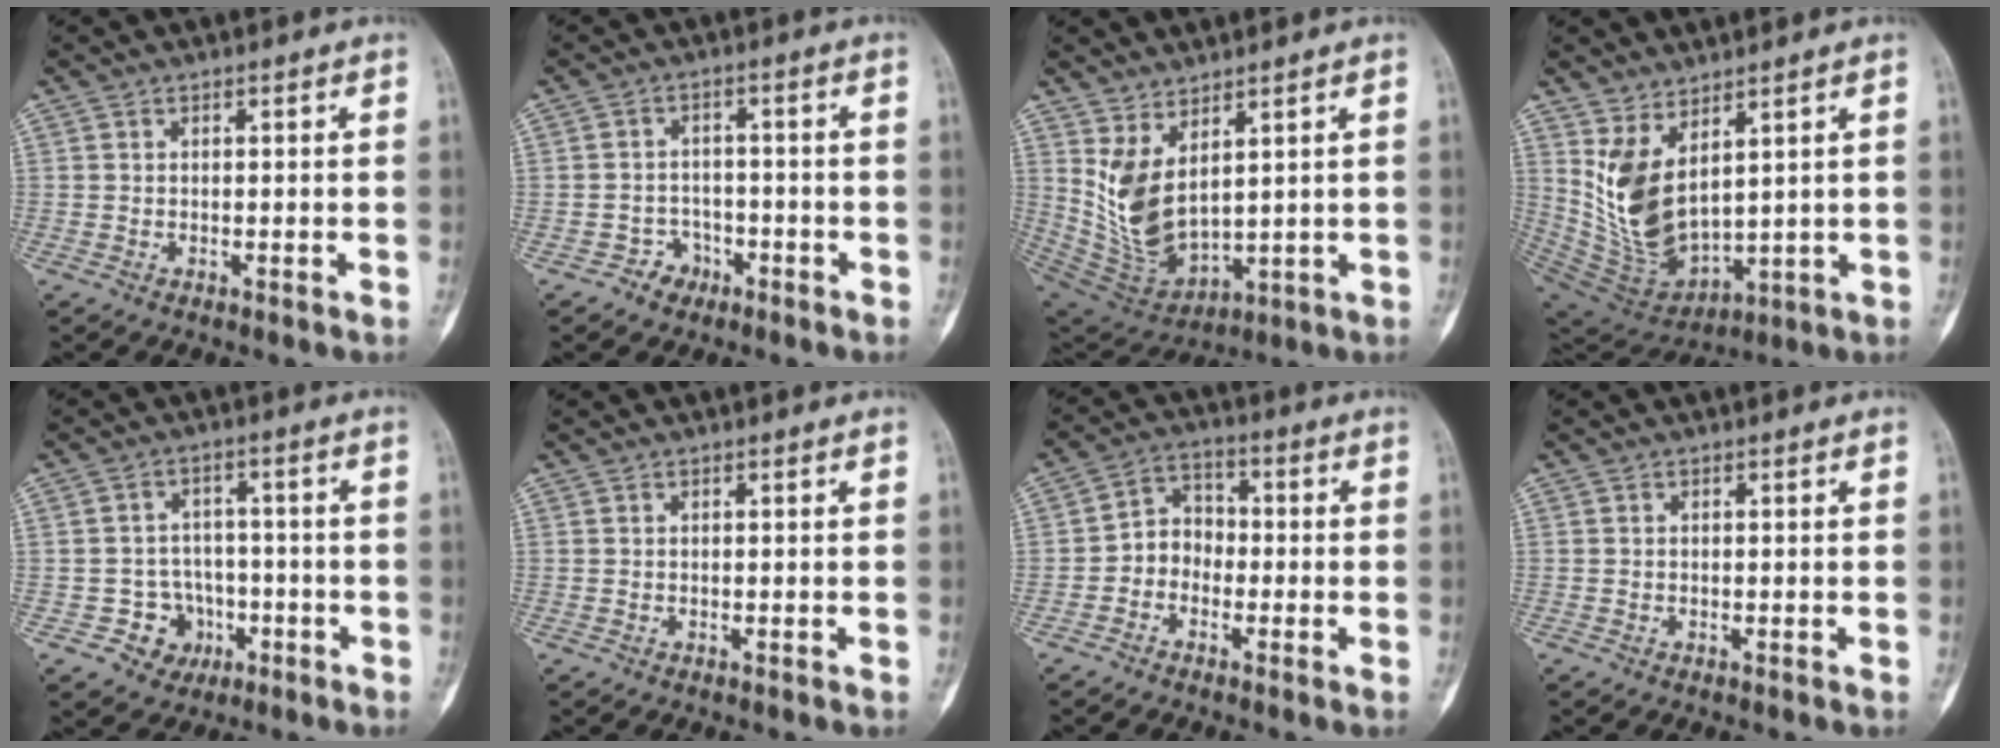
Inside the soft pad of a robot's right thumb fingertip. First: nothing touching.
{"total": 3.7, "force": [-2.2, 2.9, 0.4], "torque": [0.018, 0.025, -0.035]}
{"total": 11.3, "force": [4.2, 5.4, 9.0], "torque": [-0.161, -0.040, 0.108]}
{"total": 13.1, "force": [4.9, 6.7, 10.2], "torque": [-0.180, -0.044, 0.126]}
{"total": 6.6, "force": [-2.5, 6.0, 1.3], "torque": [0.024, 0.024, -0.033]}
{"total": 0.0}
{"total": 5.7, "force": [-1.8, 4.8, 2.6], "torque": [-0.016, 0.030, -0.048]}
{"total": 0.0}